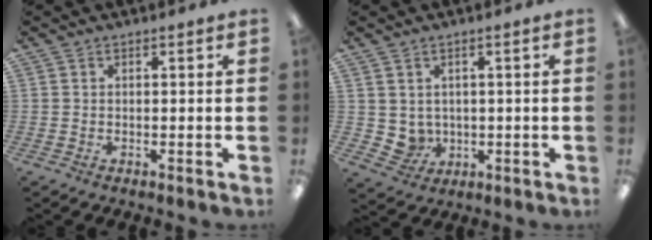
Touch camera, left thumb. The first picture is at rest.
{"total": 4.0, "force": [1.7, 3.6, 0.6], "torque": [-0.014, -0.004, 0.036]}